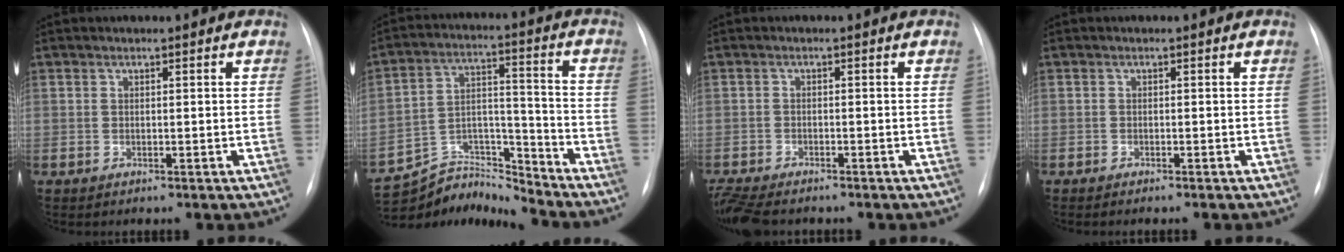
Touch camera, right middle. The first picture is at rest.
{"total": 10.5, "force": [-10.4, -0.3, -1.4], "torque": [0.029, 0.059, -0.191]}
{"total": 7.7, "force": [-6.6, 2.1, 3.4], "torque": [-0.070, -0.013, -0.110]}
{"total": 1.8, "force": [-1.5, -0.1, 1.0], "torque": [-0.011, -0.002, -0.017]}